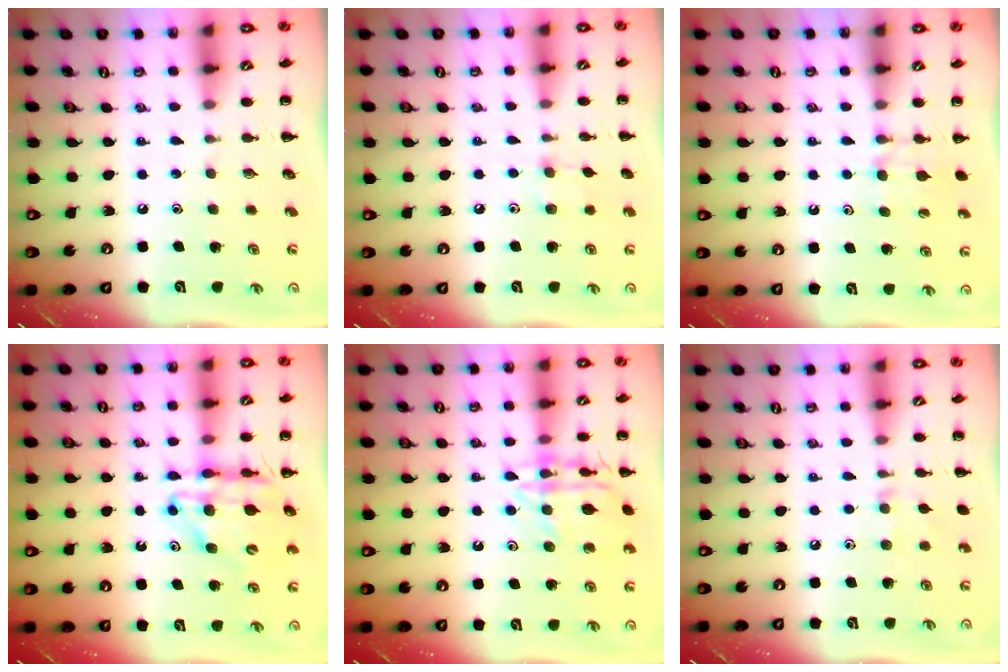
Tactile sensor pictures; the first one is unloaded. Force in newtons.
{"total": 6.4, "press": 6.1, "slide": 1.9}
{"total": 7.2, "press": 6.9, "slide": 1.9}
{"total": 12.5, "press": 12.0, "slide": 3.6}
{"total": 14.8, "press": 14.7, "slide": 0.9}
{"total": 6.6, "press": 6.3, "slide": 2.0}